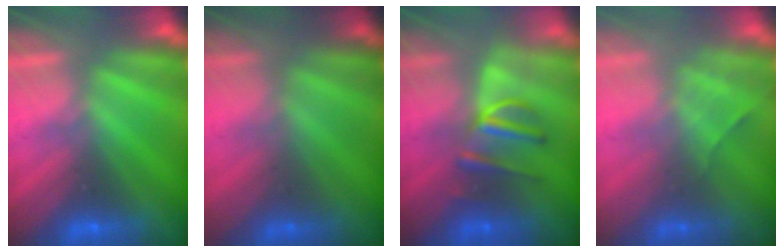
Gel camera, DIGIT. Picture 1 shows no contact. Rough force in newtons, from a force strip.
{"total": 1.8}
{"total": 2.9}
{"total": 2.4}